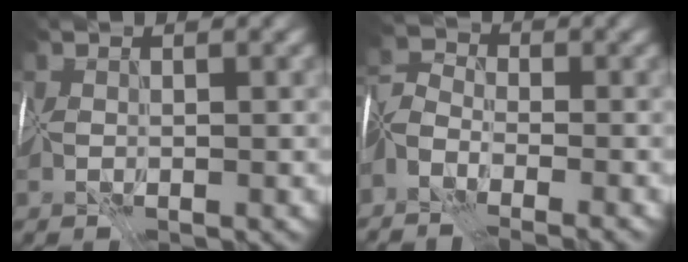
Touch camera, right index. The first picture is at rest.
{"total": 6.4, "force": [-5.1, 2.8, 2.8], "torque": [-0.051, -0.007, -0.075]}